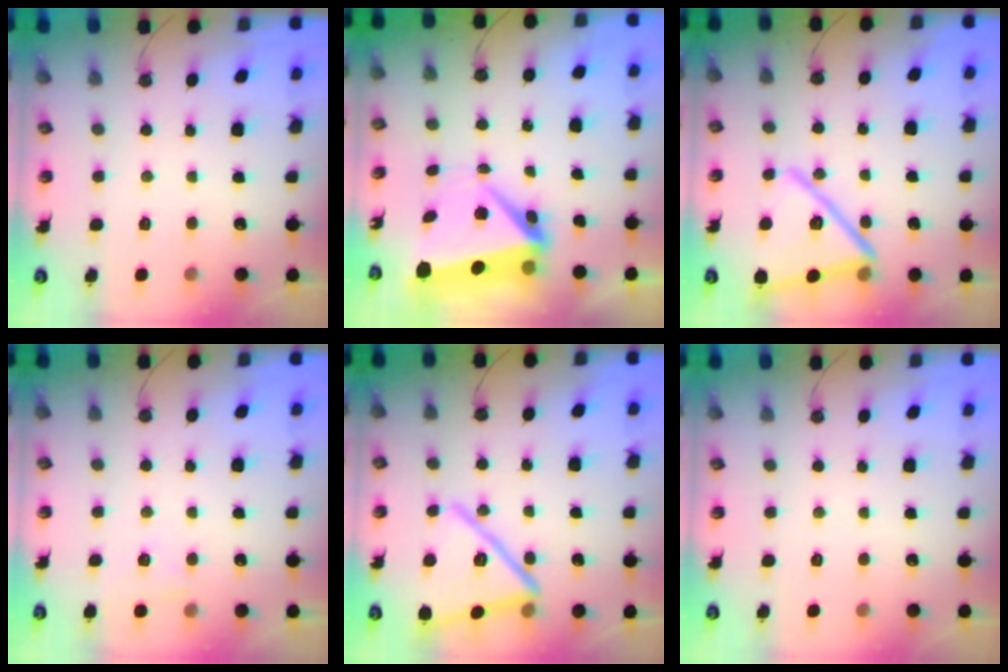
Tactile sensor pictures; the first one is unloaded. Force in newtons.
{"total": 8.9, "press": 8.9, "slide": 0.8}
{"total": 20.3, "press": 20.2, "slide": 1.9}
{"total": 4.5, "press": 4.4, "slide": 0.8}
{"total": 20.0, "press": 19.9, "slide": 1.4}
{"total": 0.0}